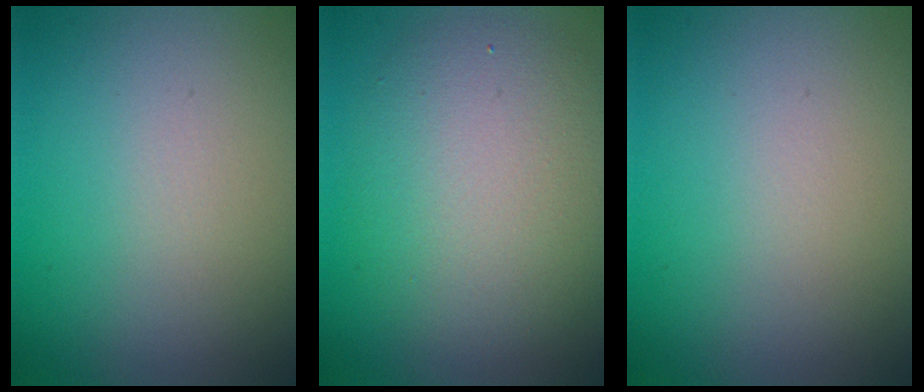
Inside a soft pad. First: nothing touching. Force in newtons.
{"total": 6.5, "press": 6.5, "slide": 0.5}
{"total": 0.0}